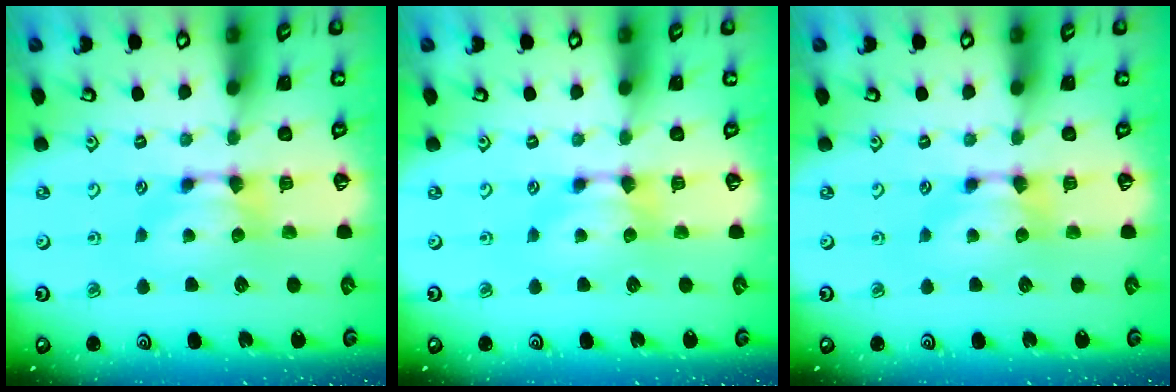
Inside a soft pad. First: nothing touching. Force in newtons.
{"total": 0.0}
{"total": 0.0}